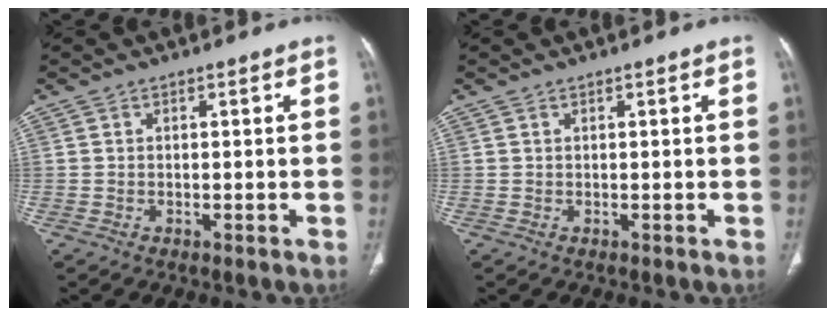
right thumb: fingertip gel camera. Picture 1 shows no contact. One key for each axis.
{"total": 0.0}